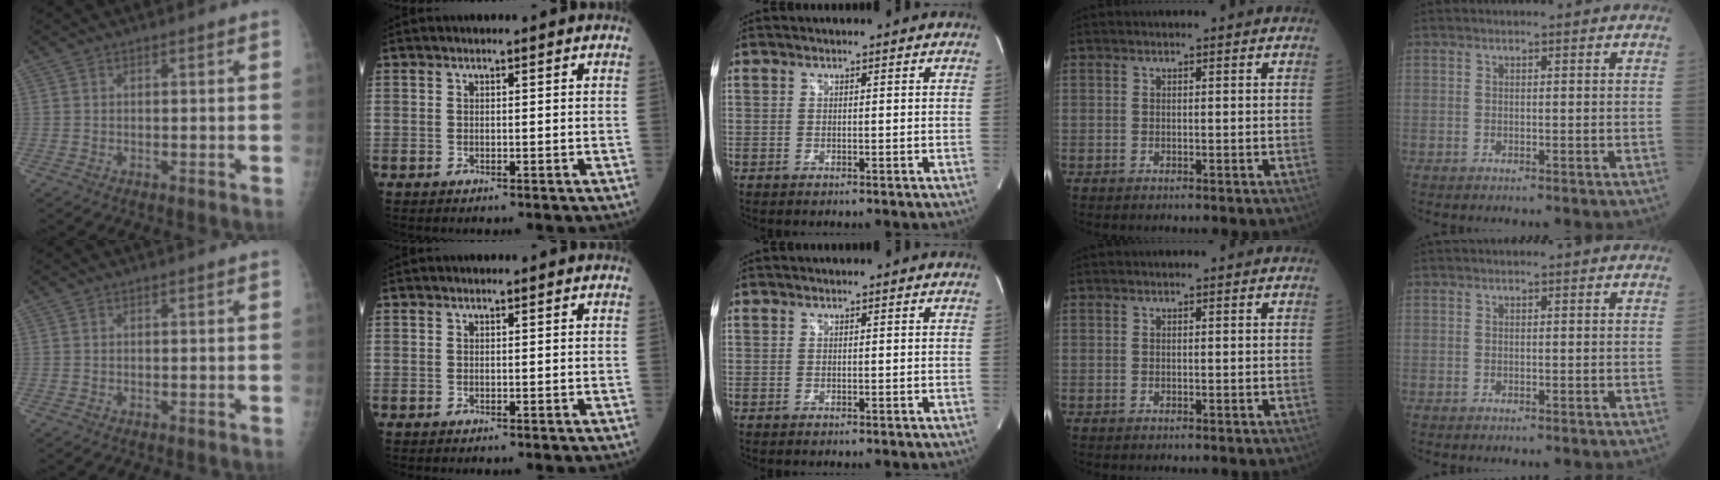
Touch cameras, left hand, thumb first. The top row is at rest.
{}